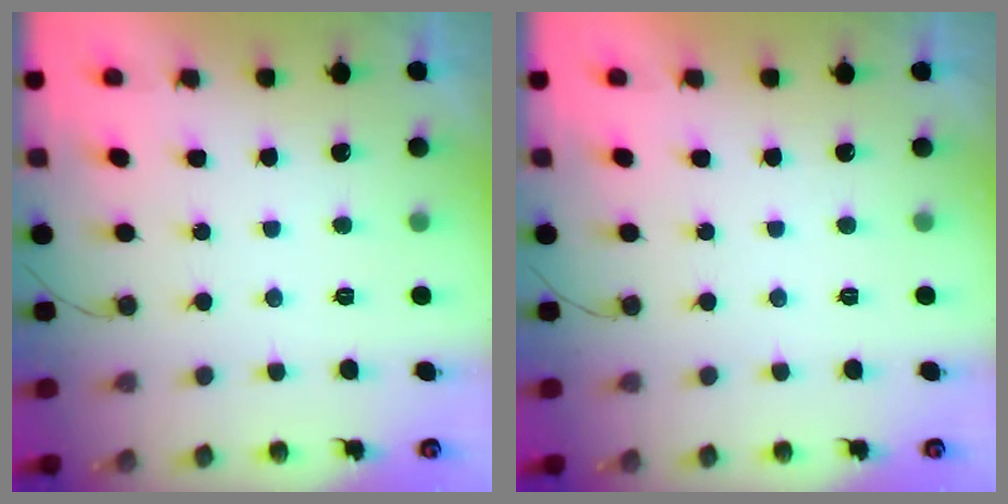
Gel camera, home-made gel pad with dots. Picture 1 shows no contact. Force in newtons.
{"total": 1.7, "press": 1.7, "slide": 0.1}